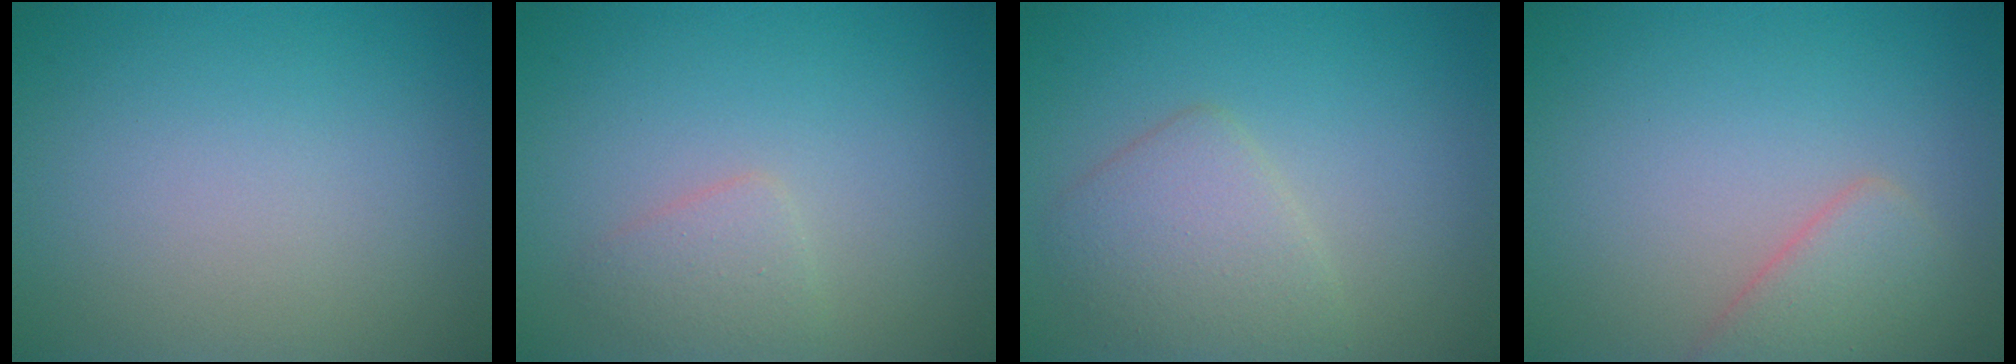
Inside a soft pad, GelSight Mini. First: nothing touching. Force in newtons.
{"total": 1.6, "press": 1.6, "slide": 0.0}
{"total": 3.3, "press": 3.3, "slide": 0.2}
{"total": 2.9, "press": 2.9, "slide": 0.1}